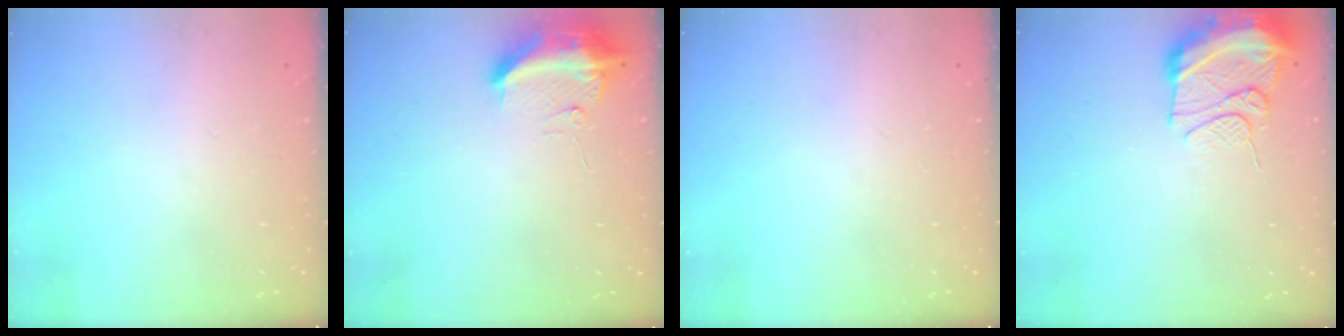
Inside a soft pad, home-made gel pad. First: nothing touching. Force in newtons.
{"total": 10.4, "press": 10.4, "slide": 1.0}
{"total": 0.0}
{"total": 12.8, "press": 12.6, "slide": 2.5}